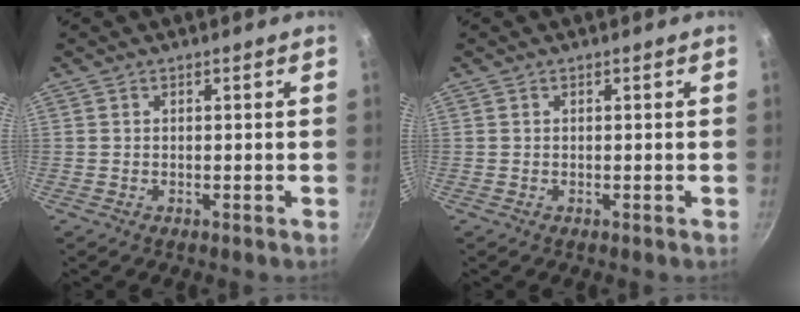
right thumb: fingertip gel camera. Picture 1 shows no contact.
{"total": 0.0}